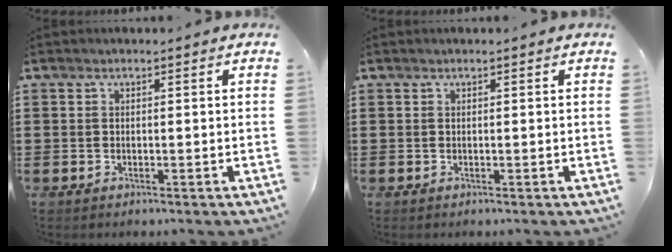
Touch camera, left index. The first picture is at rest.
{"total": 0.0}